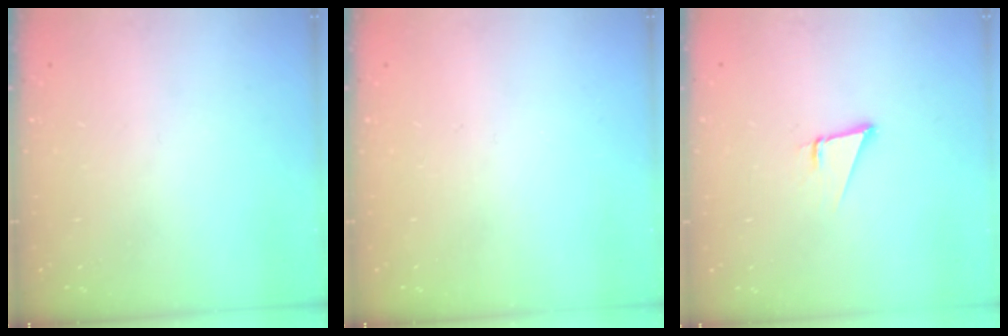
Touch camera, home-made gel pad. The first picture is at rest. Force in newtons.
{"total": 0.0}
{"total": 1.9, "press": 1.9, "slide": 0.0}